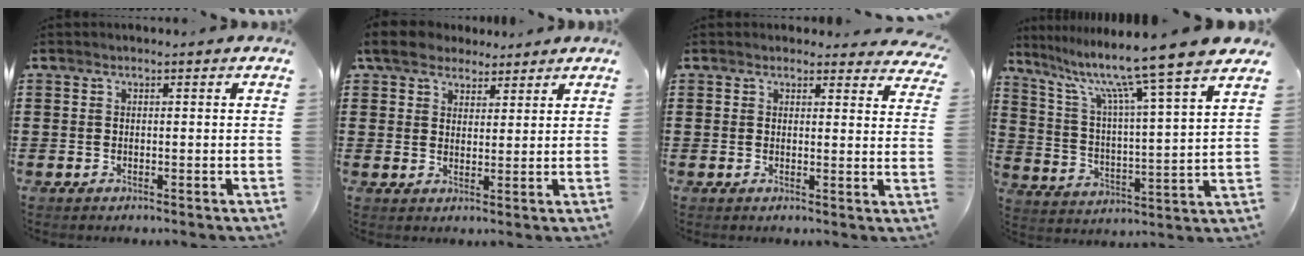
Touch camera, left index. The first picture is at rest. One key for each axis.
{"total": 5.3, "fx": 4.3, "fy": 2.8, "fz": 1.4, "tx": -0.041, "ty": 0.003, "tz": 0.078}
{"total": 2.2, "fx": 2.0, "fy": 0.6, "fz": 0.3, "tx": -0.006, "ty": -0.006, "tz": 0.036}
{"total": 11.3, "fx": 9.4, "fy": -1.2, "fz": 6.2, "tx": -0.149, "ty": -0.068, "tz": 0.145}